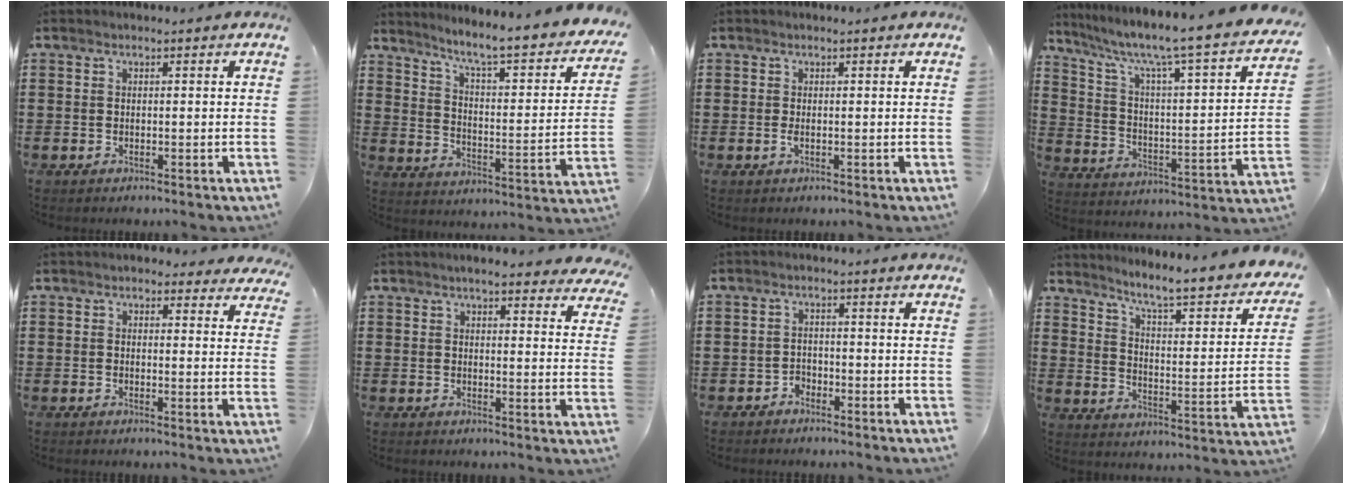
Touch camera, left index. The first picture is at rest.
{"total": 6.0, "force": [4.7, -0.3, 3.7], "torque": [-0.085, -0.048, 0.066]}
{"total": 0.9, "force": [-0.1, 0.2, 0.9], "torque": [-0.024, -0.006, -0.002]}
{"total": 6.0, "force": [4.5, 0.3, 3.9], "torque": [-0.099, -0.047, 0.062]}
{"total": 2.8, "force": [2.5, 0.9, 0.8], "torque": [-0.015, -0.007, 0.044]}
{"total": 4.6, "force": [4.2, 0.1, 1.9], "torque": [-0.043, -0.011, 0.074]}
{"total": 1.8, "force": [-1.6, 0.8, 0.0], "torque": [-0.009, 0.001, -0.037]}
{"total": 5.8, "force": [4.8, -0.4, 3.2], "torque": [-0.076, -0.047, 0.069]}